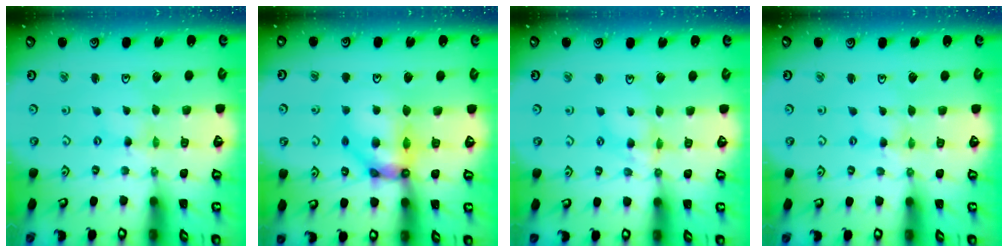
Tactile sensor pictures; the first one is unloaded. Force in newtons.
{"total": 11.9, "press": 11.8, "slide": 1.1}
{"total": 5.0, "press": 4.9, "slide": 0.5}
{"total": 0.0}